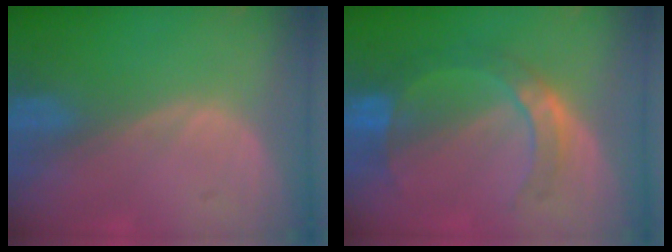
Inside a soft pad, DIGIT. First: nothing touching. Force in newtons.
{"total": 7.1, "press": 6.5, "slide": 2.9}